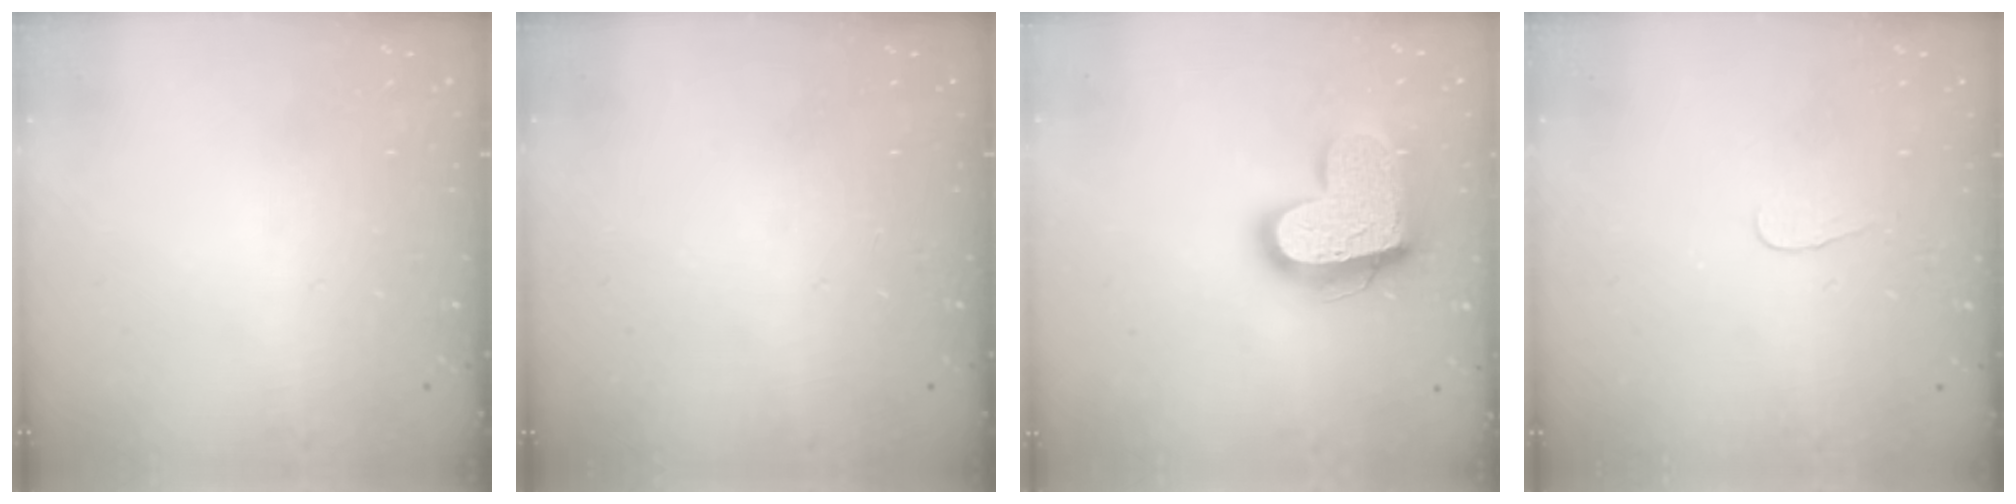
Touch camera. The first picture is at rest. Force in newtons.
{"total": 0.0}
{"total": 18.3, "press": 18.2, "slide": 1.7}
{"total": 2.8, "press": 2.7, "slide": 0.3}